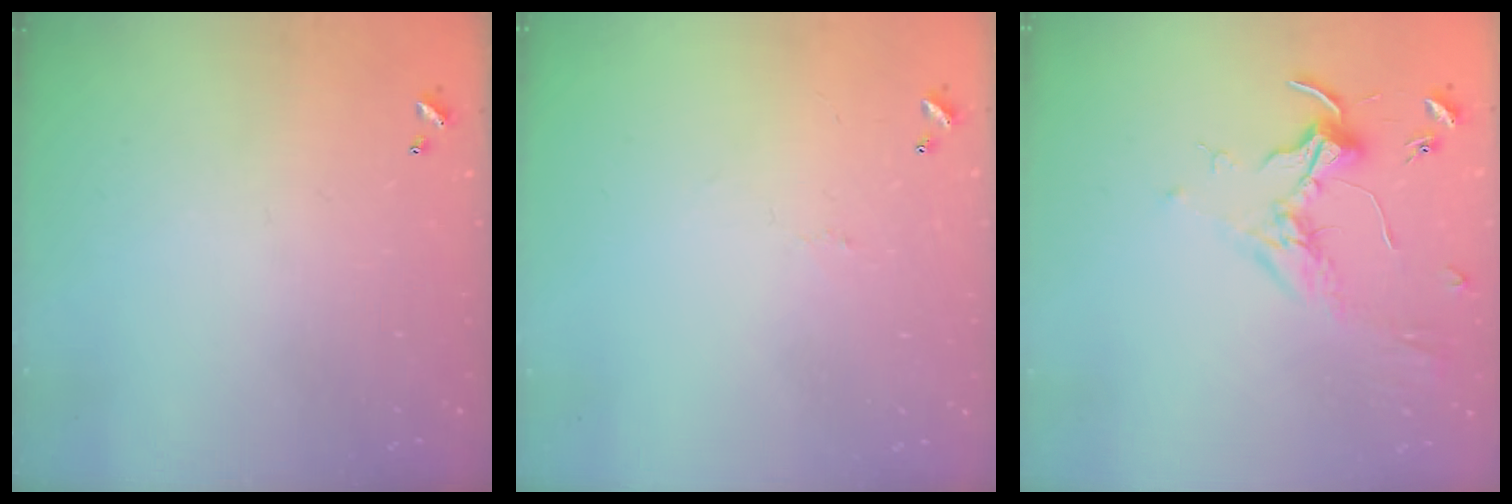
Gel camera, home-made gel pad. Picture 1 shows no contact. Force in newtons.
{"total": 1.6, "press": 1.5, "slide": 0.5}
{"total": 1.7, "press": 1.5, "slide": 0.7}